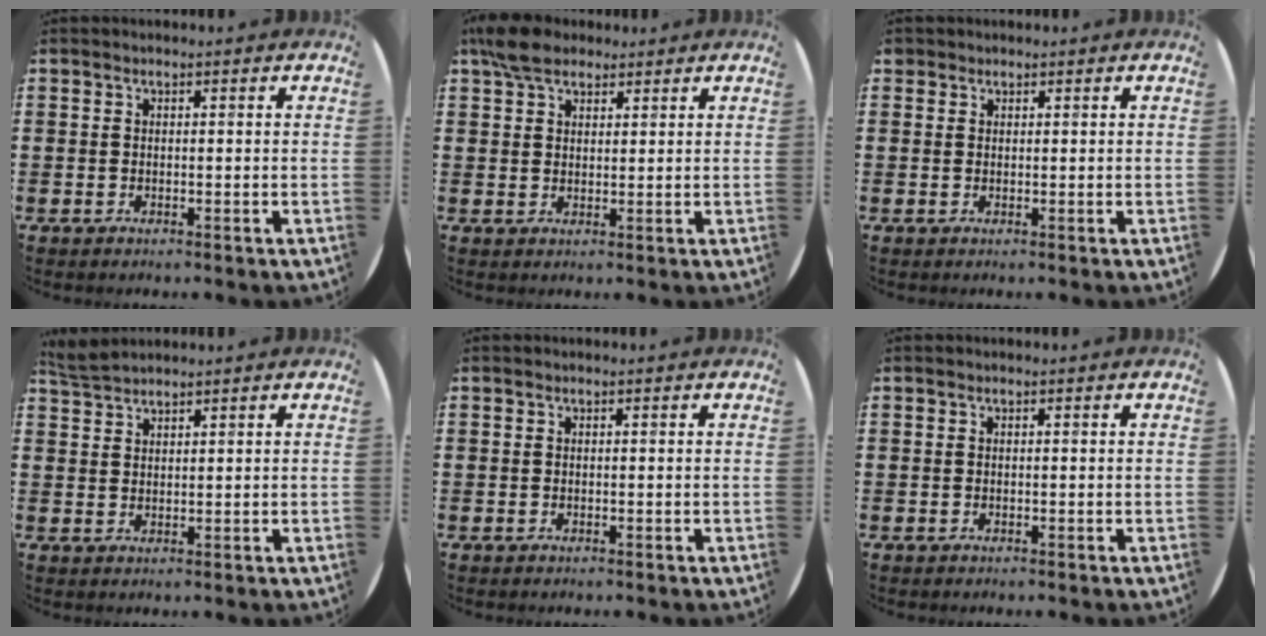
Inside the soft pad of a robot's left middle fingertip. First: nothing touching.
{"total": 5.0, "force": [3.9, 2.3, 2.0], "torque": [-0.033, -0.001, 0.071]}
{"total": 0.7, "force": [0.6, 0.4, -0.1], "torque": [0.003, 0.004, 0.011]}
{"total": 2.8, "force": [2.7, 0.2, 0.5], "torque": [-0.015, 0.000, 0.053]}
{"total": 0.0}
{"total": 0.0}